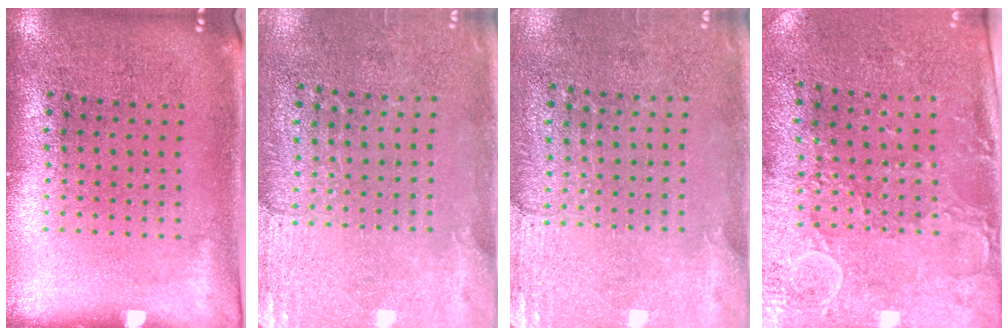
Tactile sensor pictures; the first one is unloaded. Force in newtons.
{"total": 2.7, "press": 2.4, "slide": 1.2}
{"total": 2.8, "press": 2.5, "slide": 1.3}
{"total": 3.0, "press": 2.4, "slide": 1.7}